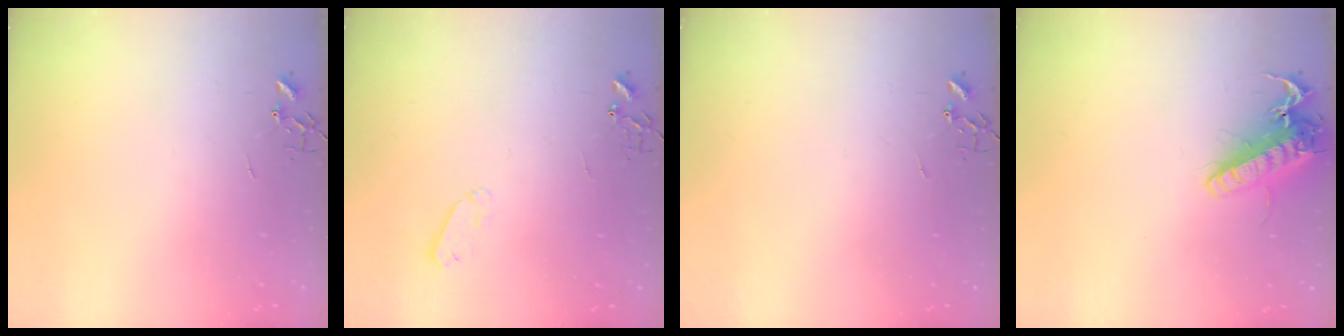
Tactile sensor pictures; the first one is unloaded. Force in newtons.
{"total": 4.2, "press": 4.2, "slide": 0.7}
{"total": 0.0}
{"total": 16.5, "press": 16.3, "slide": 2.7}